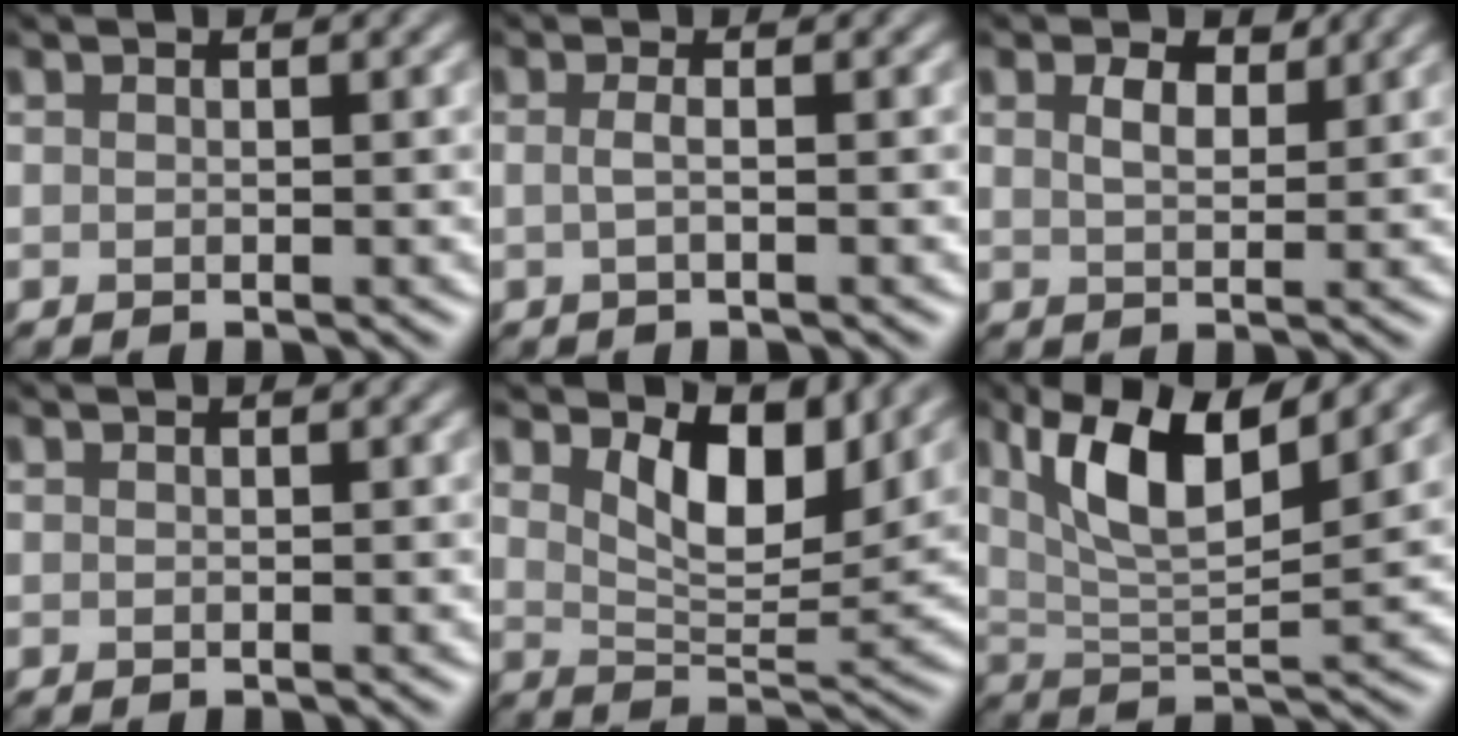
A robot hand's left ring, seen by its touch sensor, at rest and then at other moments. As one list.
[{"total": 1.3, "force": [-0.1, 0.4, 1.3], "torque": [-0.019, -0.003, -0.007]}, {"total": 2.4, "force": [1.4, 1.2, 1.5], "torque": [-0.031, 0.001, 0.027]}, {"total": 0.0}, {"total": 6.9, "force": [3.7, 3.2, 4.9], "torque": [-0.083, -0.010, 0.052]}, {"total": 8.1, "force": [4.0, 2.5, 6.6], "torque": [-0.121, 0.002, 0.072]}]